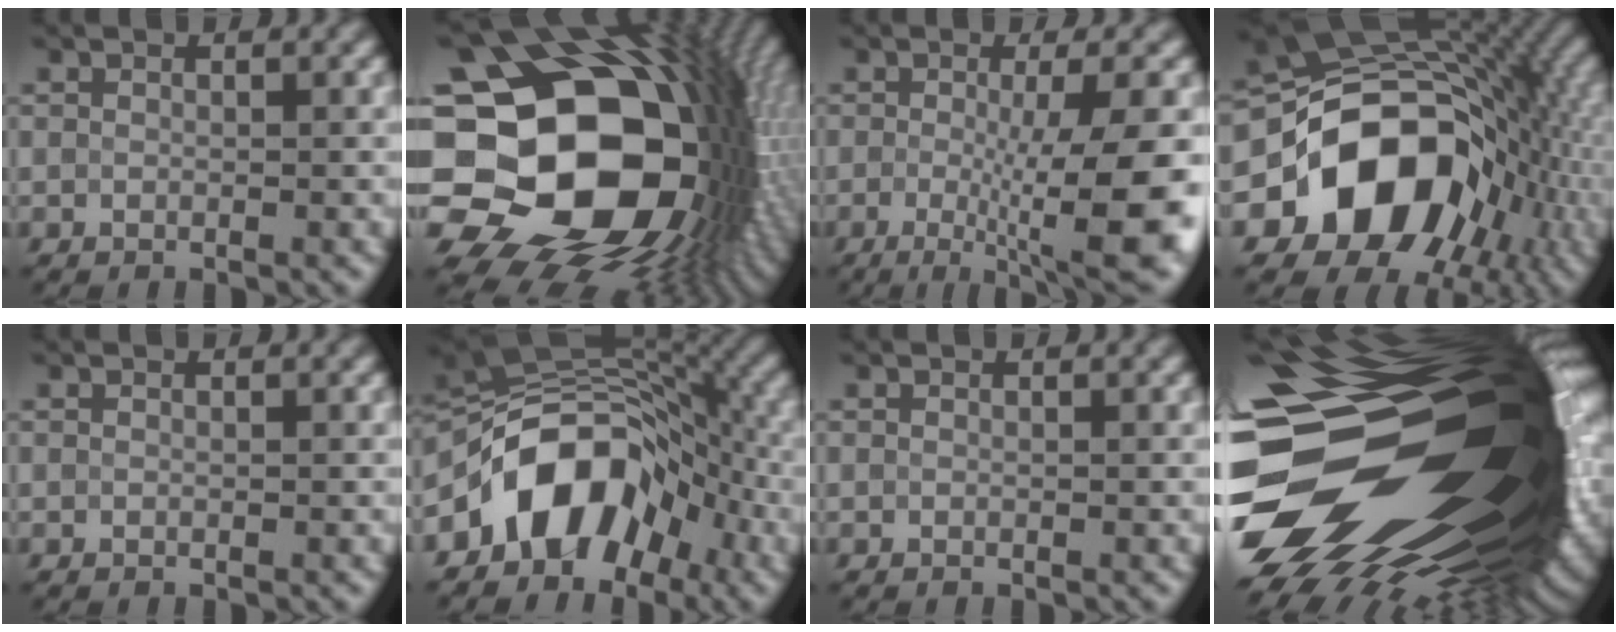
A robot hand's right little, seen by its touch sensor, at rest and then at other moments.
{"total": 22.0, "force": [-1.6, 16.3, 14.7], "torque": [-0.274, -0.012, -0.014]}
{"total": 10.1, "force": [-2.0, 2.2, 9.6], "torque": [-0.134, -0.013, -0.024]}
{"total": 15.6, "force": [-3.8, 12.0, 9.1], "torque": [-0.125, -0.009, -0.065]}
{"total": 0.0}
{"total": 10.2, "force": [-4.7, 6.7, 6.2], "torque": [-0.072, 0.027, -0.086]}
{"total": 0.0}
{"total": 20.9, "force": [-2.1, 10.9, 17.7], "torque": [-0.313, -0.036, -0.043]}